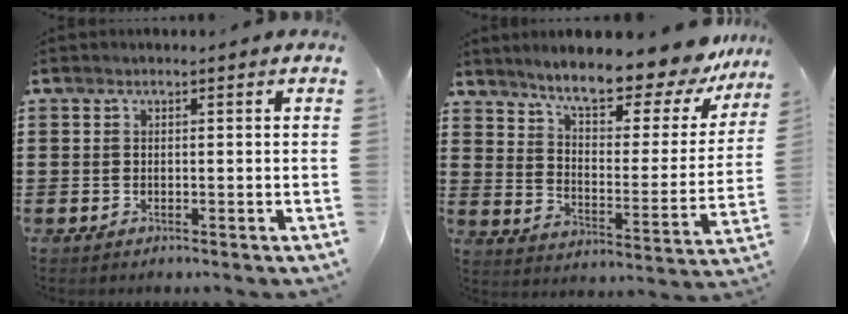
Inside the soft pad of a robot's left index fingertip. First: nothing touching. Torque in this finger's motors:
{"motor_torque": [2.14, 0.00, 1.05, 0.21]}